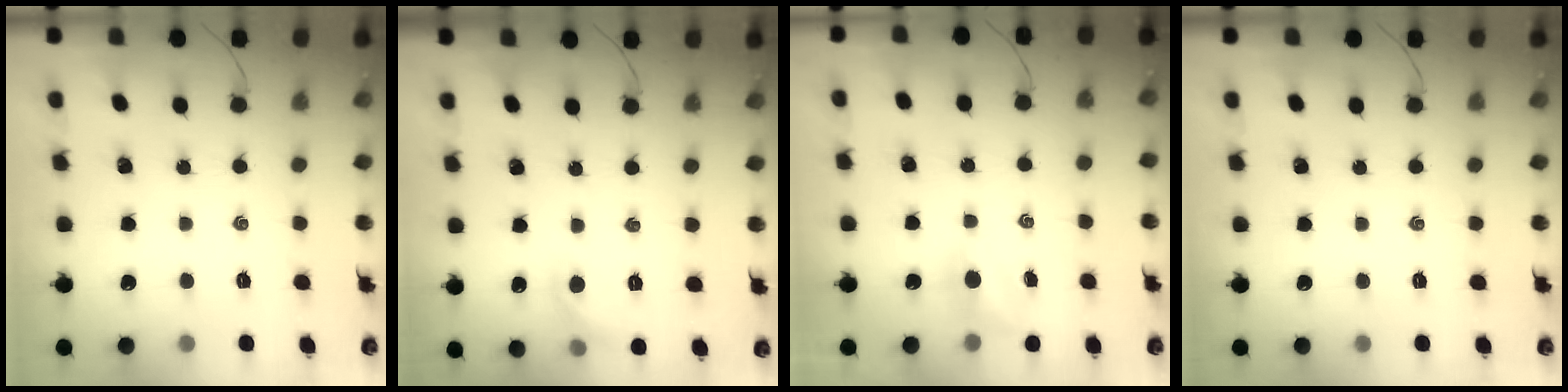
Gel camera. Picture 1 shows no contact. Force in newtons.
{"total": 6.3, "press": 6.2, "slide": 1.2}
{"total": 3.8, "press": 3.6, "slide": 1.1}
{"total": 0.0}